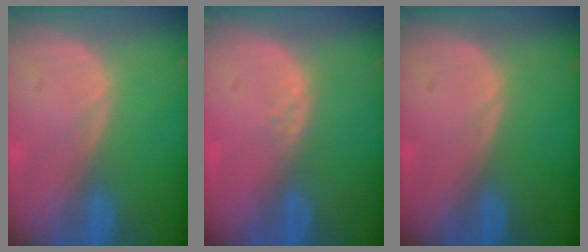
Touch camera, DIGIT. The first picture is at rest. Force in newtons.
{"total": 1.1, "press": 0.8, "slide": 0.7}
{"total": 0.0}